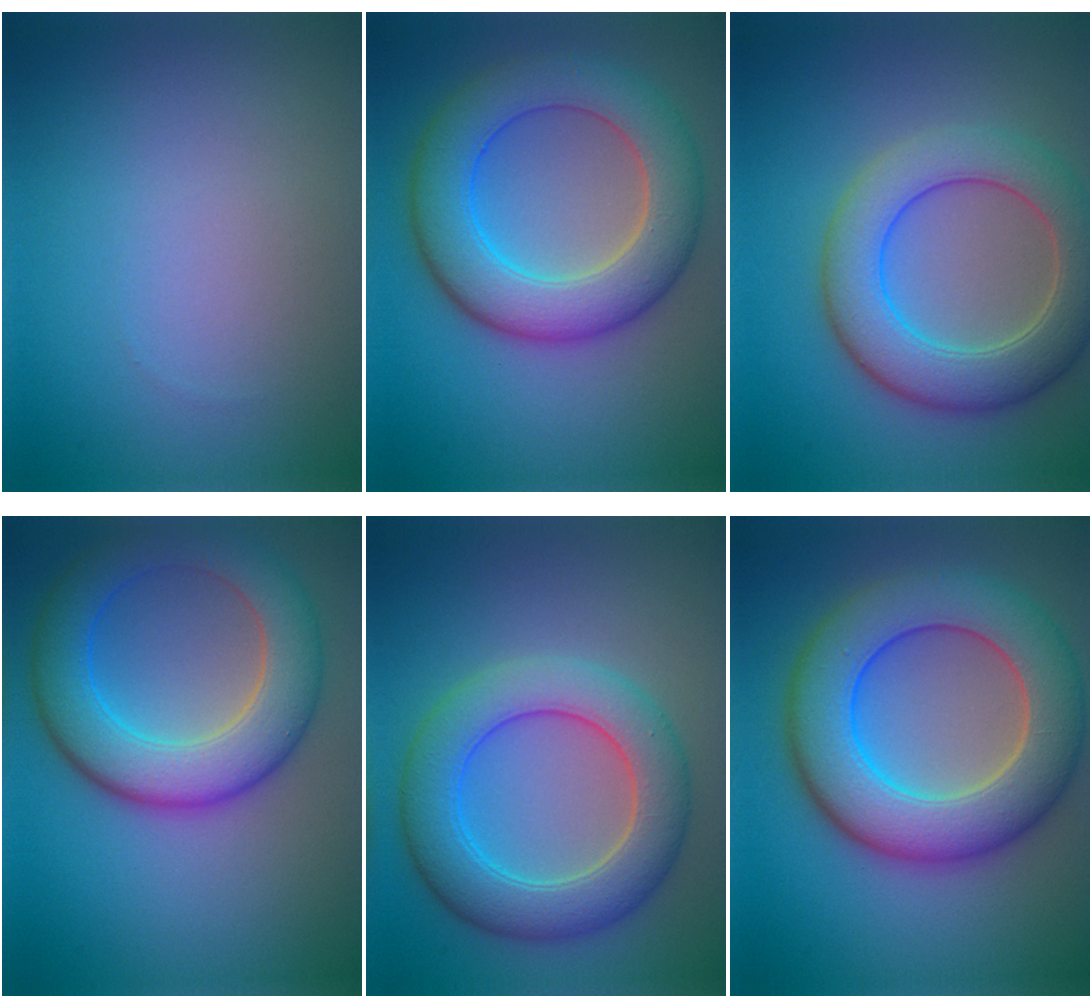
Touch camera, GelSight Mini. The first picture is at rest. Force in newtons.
{"total": 8.5, "press": 8.5, "slide": 0.2}
{"total": 7.2, "press": 7.2, "slide": 0.4}
{"total": 8.2, "press": 8.2, "slide": 0.1}
{"total": 7.1, "press": 7.1, "slide": 0.1}
{"total": 10.4, "press": 10.4, "slide": 0.3}